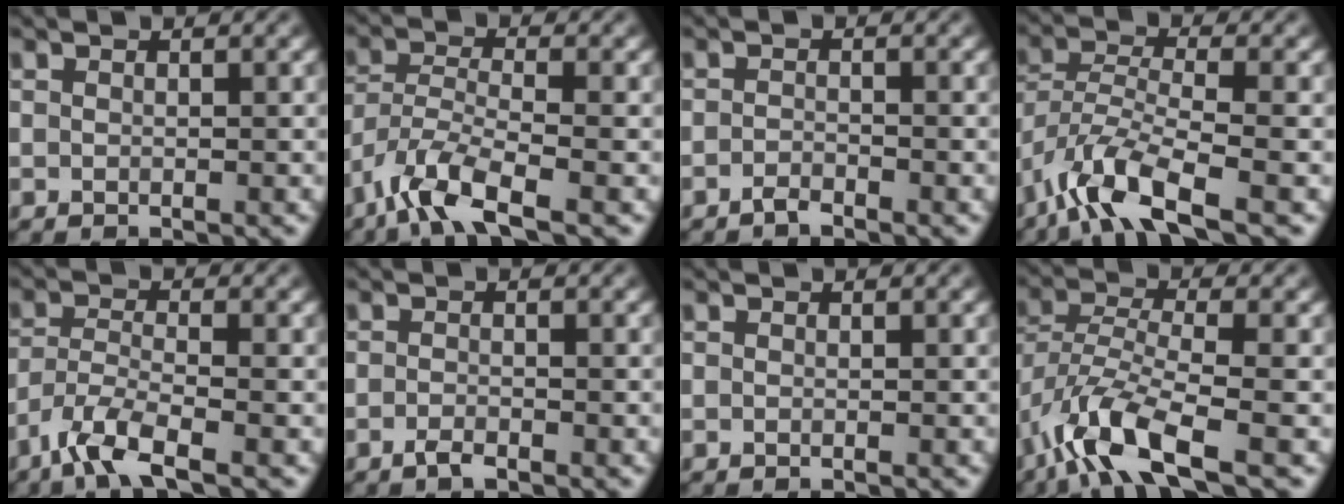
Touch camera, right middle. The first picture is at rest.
{"total": 6.2, "force": [-4.3, 1.6, 4.3], "torque": [-0.088, -0.005, -0.093]}
{"total": 1.1, "force": [-0.9, 0.2, 0.6], "torque": [-0.011, 0.003, -0.021]}
{"total": 7.0, "force": [-4.7, 1.8, 4.9], "torque": [-0.096, -0.002, -0.100]}
{"total": 4.8, "force": [-3.4, 1.0, 3.2], "torque": [-0.067, -0.007, -0.075]}
{"total": 1.2, "force": [-0.8, 0.4, 0.8], "torque": [-0.019, 0.001, -0.017]}
{"total": 0.0}
{"total": 8.0, "force": [-4.9, 2.2, 5.9], "torque": [-0.117, -0.001, -0.105]}